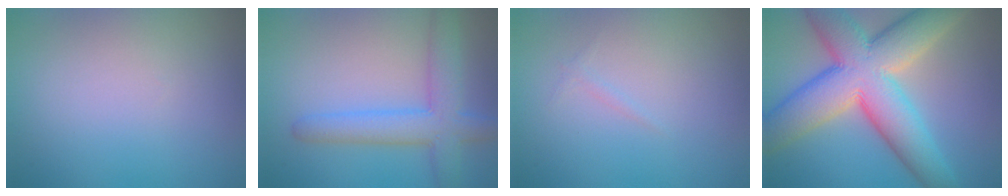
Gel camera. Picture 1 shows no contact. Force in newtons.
{"total": 5.2, "press": 5.2, "slide": 0.3}
{"total": 0.5, "press": 0.5, "slide": 0.0}
{"total": 12.7, "press": 12.6, "slide": 1.0}